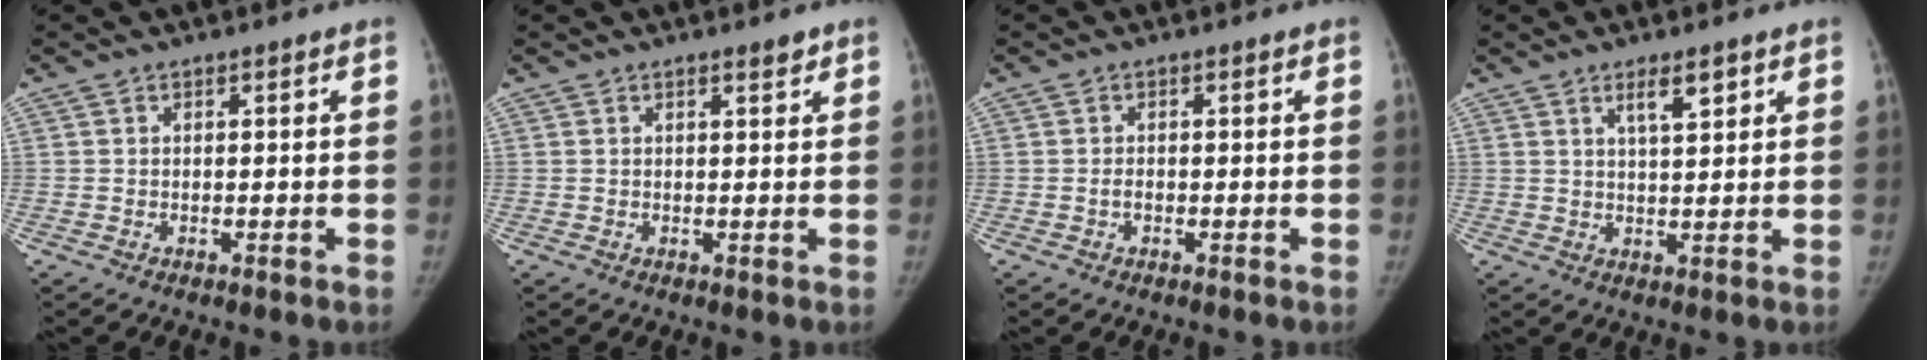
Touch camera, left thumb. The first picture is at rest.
{"total": 1.2, "force": [0.9, 0.3, 0.6], "torque": [-0.002, -0.007, 0.013]}
{"total": 0.9, "force": [-0.2, 0.6, 0.7], "torque": [-0.013, 0.000, -0.005]}
{"total": 4.5, "force": [2.6, 1.2, 3.4], "torque": [-0.050, -0.018, 0.045]}